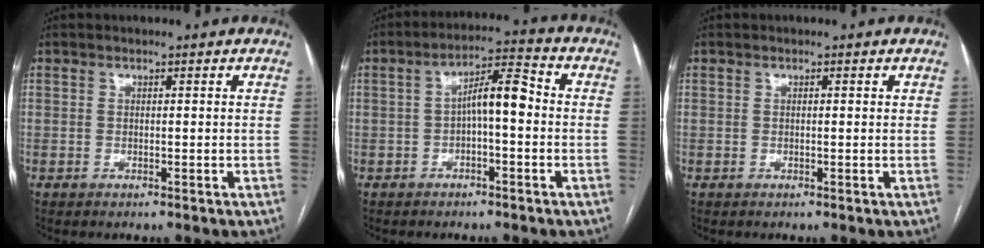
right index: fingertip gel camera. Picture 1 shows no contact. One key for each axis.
{"total": 6.6, "fx": -0.4, "fy": 1.7, "fz": 6.4, "tx": -0.109, "ty": 0.030, "tz": -0.007}
{"total": 0.7, "fx": 0.3, "fy": 0.2, "fz": 0.6, "tx": -0.010, "ty": 0.001, "tz": 0.003}